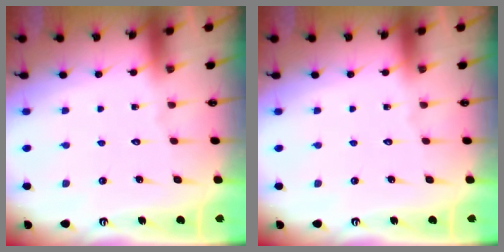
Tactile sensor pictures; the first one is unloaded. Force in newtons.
{"total": 0.0}